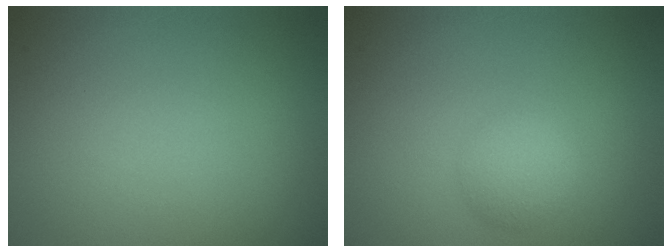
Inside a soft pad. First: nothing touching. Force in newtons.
{"total": 2.2, "press": 2.2, "slide": 0.0}